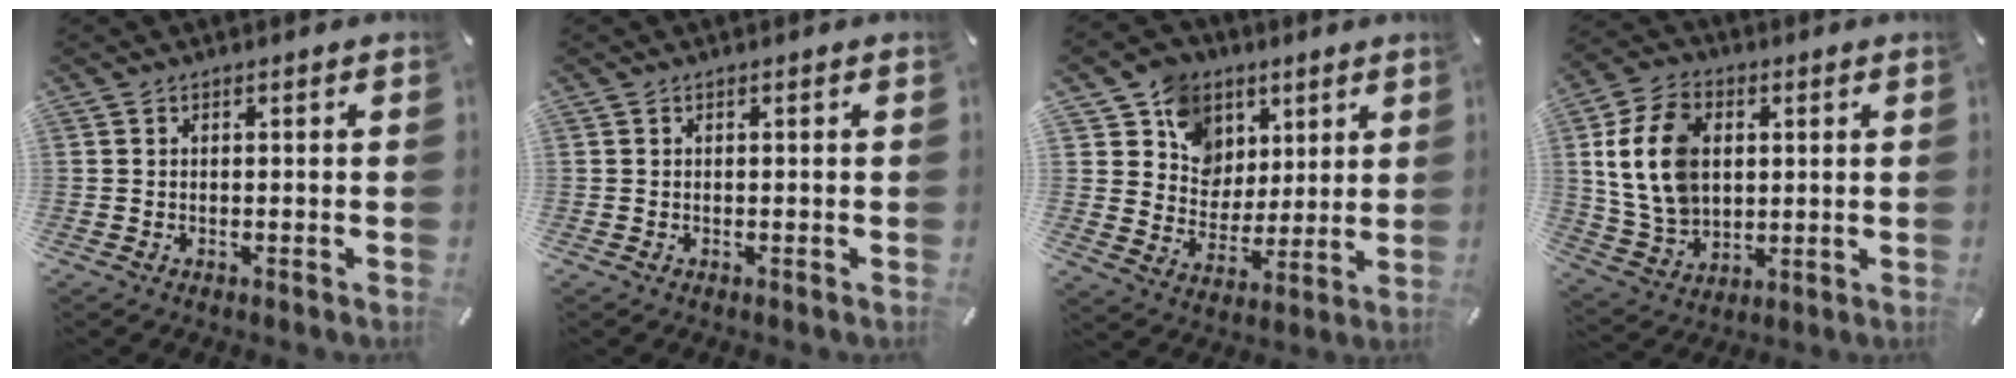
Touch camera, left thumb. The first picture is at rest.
{"total": 0.0}
{"total": 11.7, "force": [5.1, 10.4, 2.0], "torque": [-0.047, -0.036, 0.102]}
{"total": 14.1, "force": [2.6, 10.7, 8.7], "torque": [-0.198, 0.013, 0.048]}